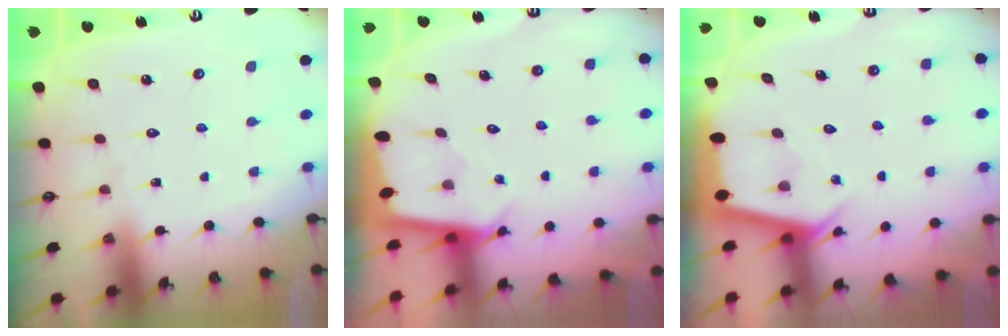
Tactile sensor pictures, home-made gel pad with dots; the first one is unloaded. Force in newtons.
{"total": 2.3, "press": 2.3, "slide": 0.1}
{"total": 2.3, "press": 2.3, "slide": 0.2}